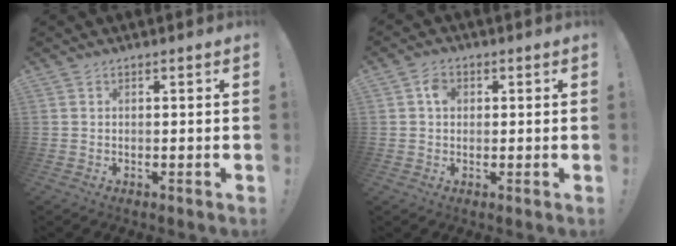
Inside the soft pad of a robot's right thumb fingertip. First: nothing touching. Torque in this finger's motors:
{"motor_torque": [0.08, -0.07, 0.32, -0.08, 0.00]}